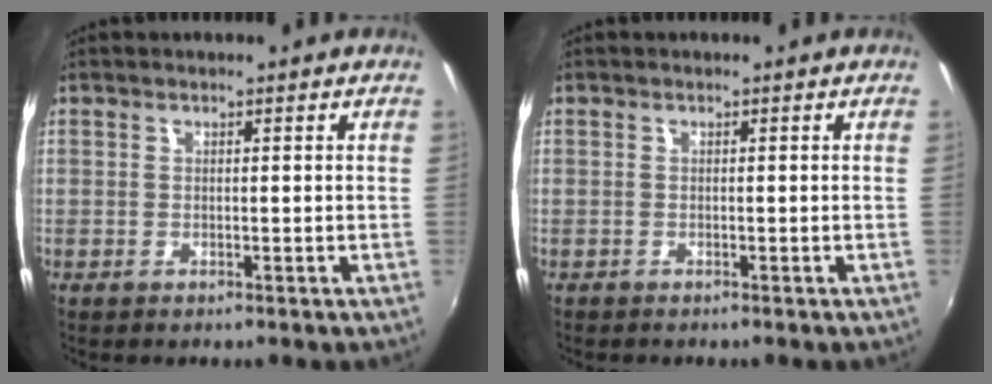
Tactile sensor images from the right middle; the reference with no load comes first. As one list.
[{"total": 0.0}]